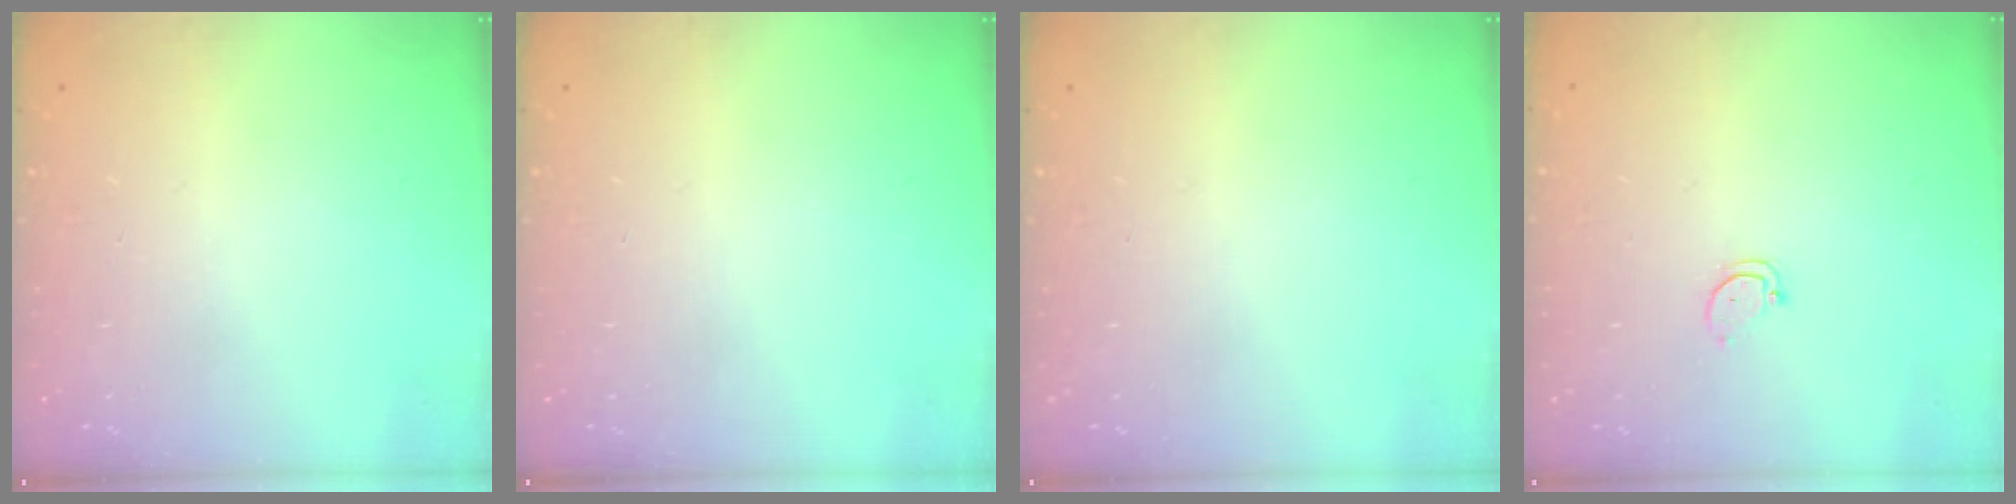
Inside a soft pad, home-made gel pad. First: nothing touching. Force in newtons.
{"total": 0.0}
{"total": 0.0}
{"total": 2.9, "press": 2.9, "slide": 0.2}